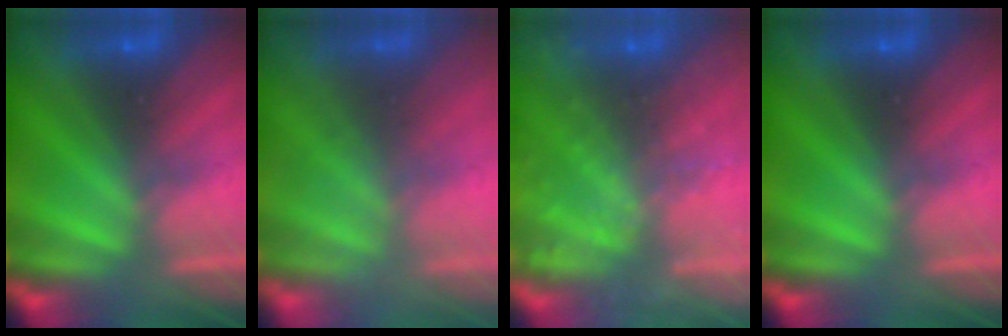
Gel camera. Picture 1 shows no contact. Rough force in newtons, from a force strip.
{"total": 2.2}
{"total": 9.4}
{"total": 0.0}